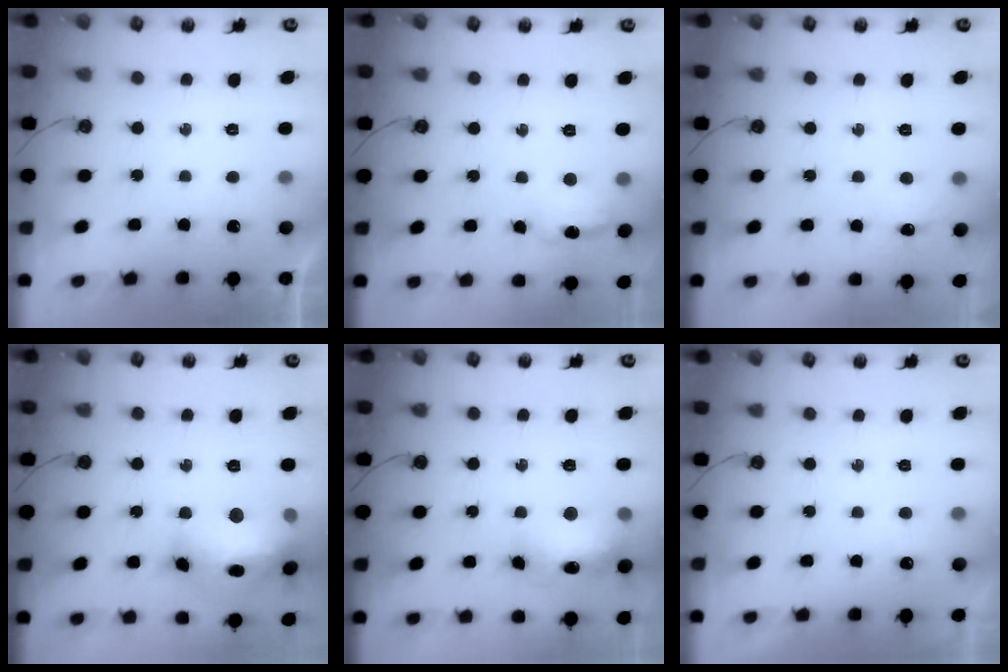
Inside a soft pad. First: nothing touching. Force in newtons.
{"total": 10.8, "press": 10.7, "slide": 0.9}
{"total": 6.4, "press": 6.2, "slide": 1.7}
{"total": 21.8, "press": 21.6, "slide": 2.9}
{"total": 14.7, "press": 14.6, "slide": 1.4}
{"total": 2.9, "press": 2.8, "slide": 0.7}